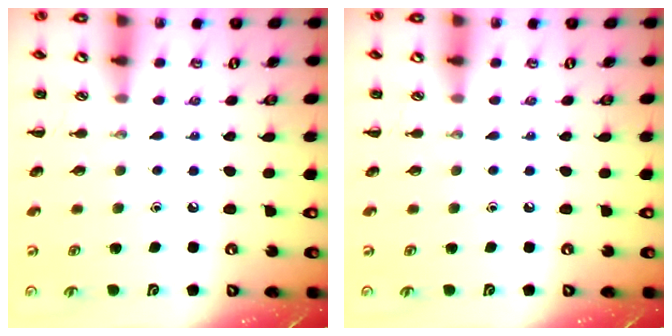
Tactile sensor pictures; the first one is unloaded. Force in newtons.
{"total": 0.0}